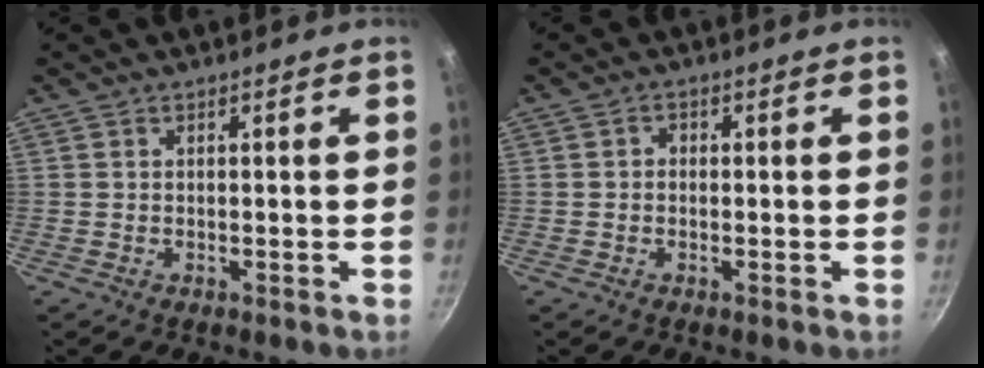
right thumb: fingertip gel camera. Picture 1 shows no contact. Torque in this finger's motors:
{"motor_torque": [-0.45, 0.23, 0.12, -0.27, 0.02]}